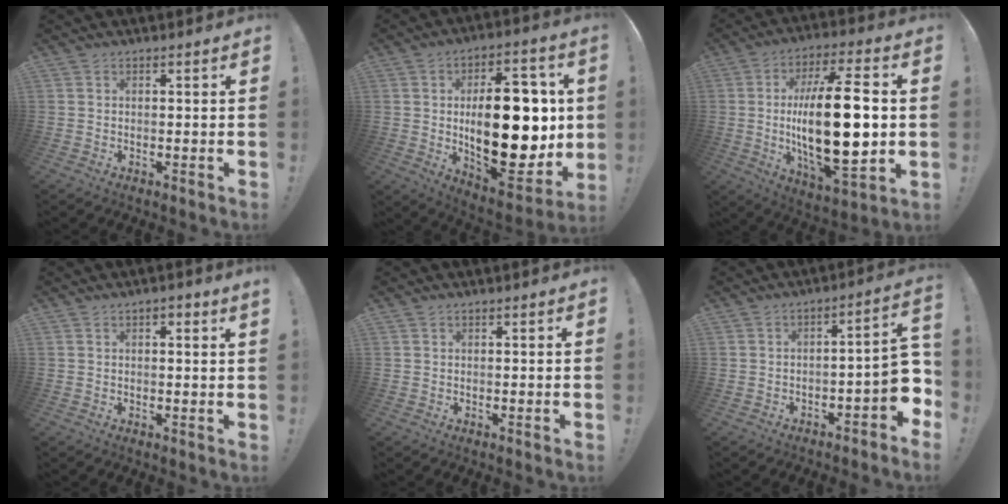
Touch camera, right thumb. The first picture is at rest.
{"total": 27.9, "force": [0.6, 14.4, 23.9], "torque": [-0.369, -0.012, 0.025]}
{"total": 25.4, "force": [-0.2, 9.3, 23.7], "torque": [-0.430, -0.007, -0.007]}
{"total": 1.7, "force": [0.9, 0.2, 1.4], "torque": [-0.021, -0.003, 0.014]}
{"total": 0.0}
{"total": 6.7, "force": [-1.8, 2.2, 6.1], "torque": [-0.076, 0.002, -0.031]}